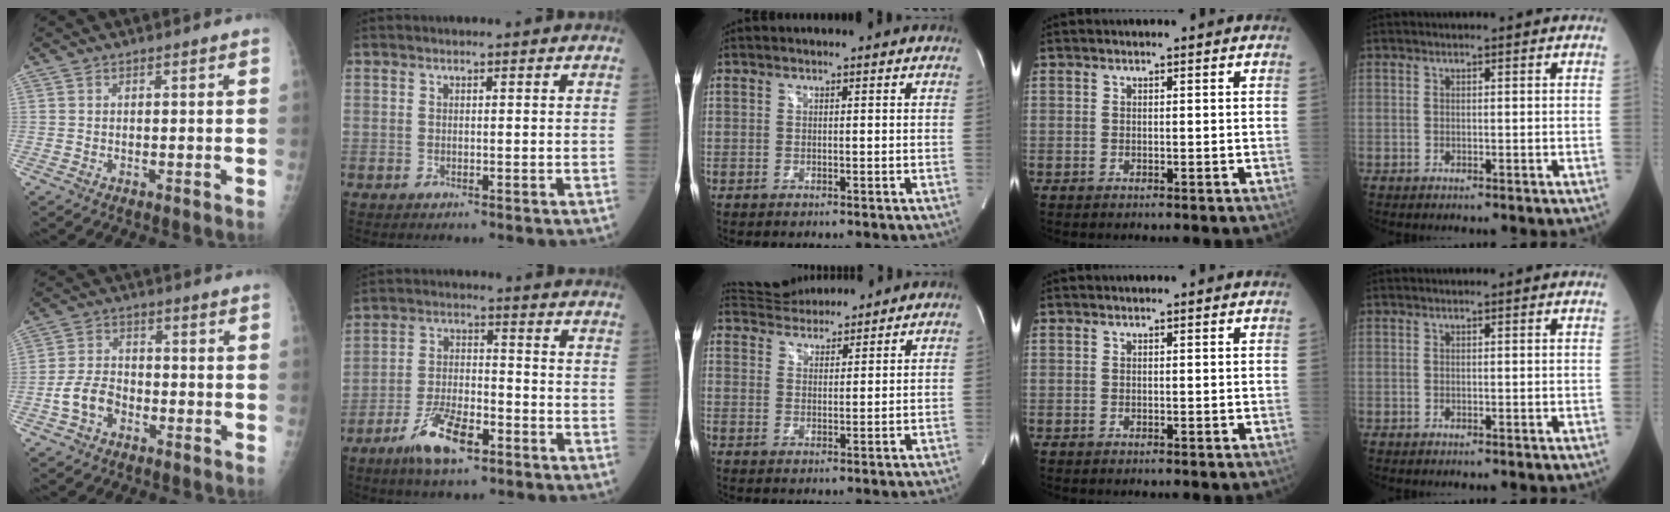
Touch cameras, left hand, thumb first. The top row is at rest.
{"thumb": {"total": 6.4, "force": [-2.7, 4.5, 3.7], "torque": [-0.065, 0.025, -0.053]}, "index": {"total": 8.6, "force": [-5.2, 2.7, 6.3], "torque": [-0.127, -0.005, -0.094]}, "middle": {"total": 7.9, "force": [7.7, 1.6, 1.4], "torque": [-0.029, 0.023, 0.125]}}